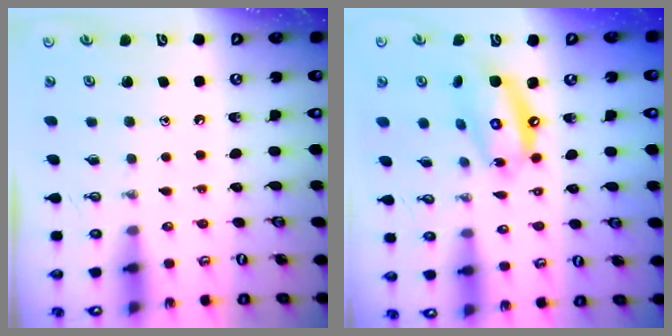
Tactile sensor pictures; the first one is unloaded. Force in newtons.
{"total": 12.8, "press": 12.8, "slide": 1.2}